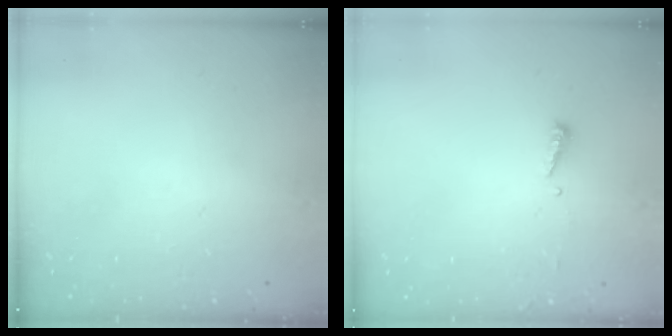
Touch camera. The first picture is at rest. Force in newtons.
{"total": 3.9, "press": 3.9, "slide": 0.4}